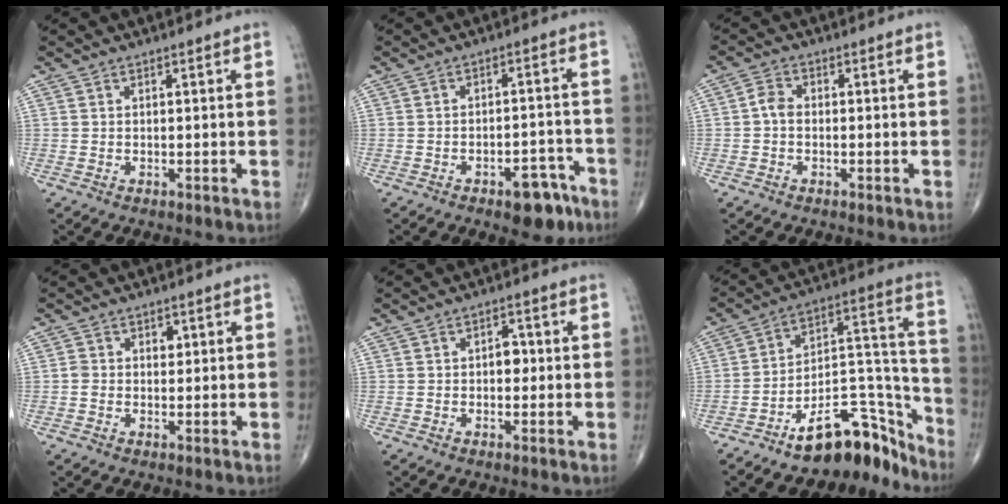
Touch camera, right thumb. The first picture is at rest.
{"total": 7.3, "force": [-4.4, 3.5, 4.6], "torque": [-0.040, 0.034, -0.055]}
{"total": 2.7, "force": [-0.4, 1.9, 1.8], "torque": [-0.030, 0.010, -0.016]}
{"total": 2.3, "force": [0.4, 1.9, 1.3], "torque": [-0.006, 0.002, 0.004]}
{"total": 3.0, "force": [0.0, 2.0, 2.3], "torque": [-0.016, 0.006, -0.004]}
{"total": 16.6, "force": [-12.9, 6.7, 8.0], "torque": [-0.059, 0.140, -0.209]}